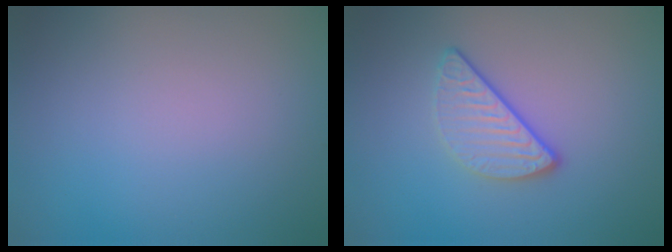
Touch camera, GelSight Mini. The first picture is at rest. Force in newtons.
{"total": 2.9, "press": 2.4, "slide": 1.7}